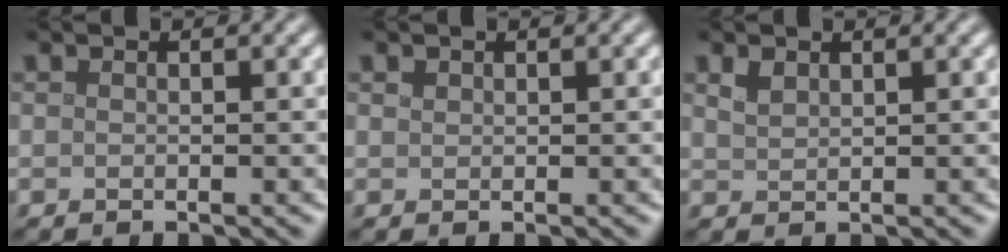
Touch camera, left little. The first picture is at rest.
{"total": 0.5, "force": [0.4, 0.3, 0.1], "torque": [-0.001, -0.001, 0.009]}
{"total": 1.2, "force": [1.0, 0.6, 0.5], "torque": [-0.016, 0.002, 0.023]}